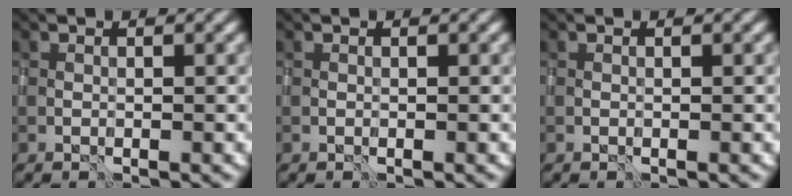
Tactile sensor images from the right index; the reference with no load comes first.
{"total": 0.0}
{"total": 0.0}